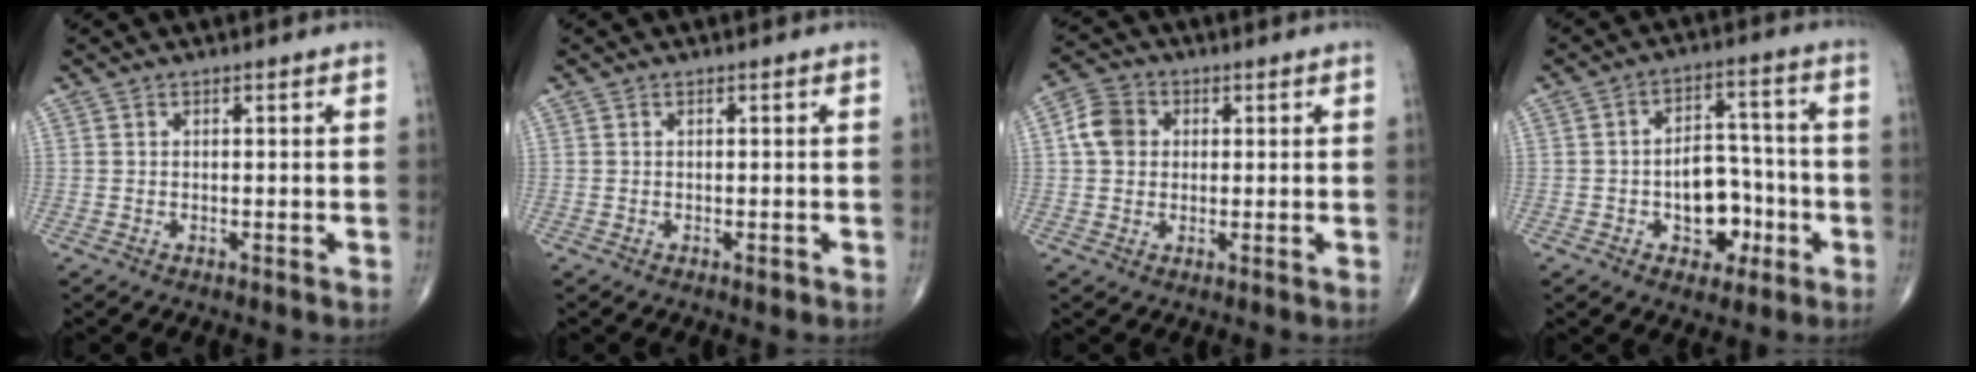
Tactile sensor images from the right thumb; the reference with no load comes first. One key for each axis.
{"total": 0.6, "fx": -0.3, "fy": 0.2, "fz": 0.5, "tx": -0.004, "ty": -0.002, "tz": -0.006}
{"total": 6.1, "fx": 1.0, "fy": 5.1, "fz": 3.2, "tx": -0.052, "ty": 0.010, "tz": 0.009}
{"total": 10.1, "fx": -3.2, "fy": 6.8, "fz": 6.7, "tx": -0.055, "ty": 0.040, "tz": -0.044}